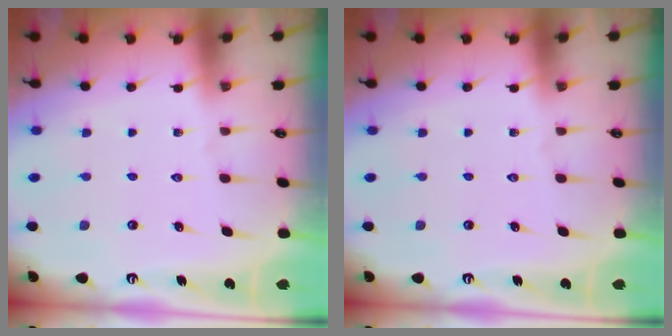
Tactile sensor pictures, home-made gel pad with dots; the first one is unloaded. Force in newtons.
{"total": 0.0}